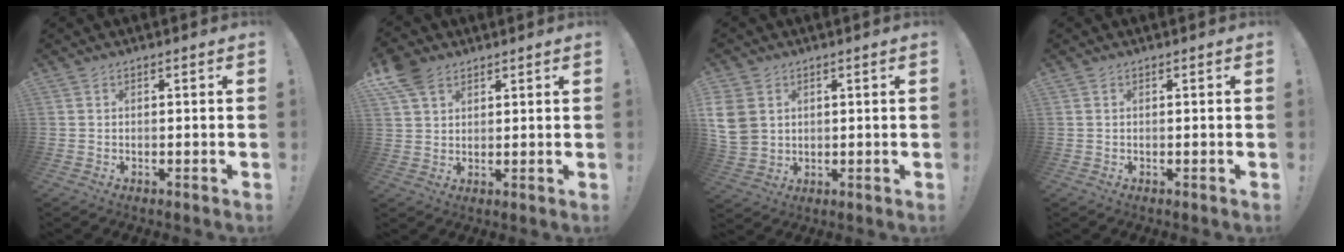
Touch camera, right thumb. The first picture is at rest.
{"total": 7.1, "force": [4.4, 4.6, 3.2], "torque": [-0.061, -0.012, 0.088]}
{"total": 8.1, "force": [2.2, 6.4, 4.4], "torque": [-0.106, -0.004, 0.048]}
{"total": 0.0}